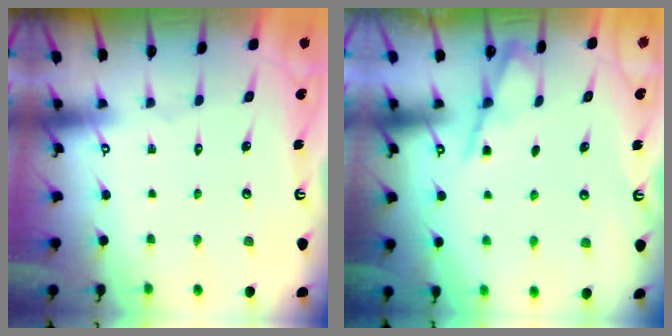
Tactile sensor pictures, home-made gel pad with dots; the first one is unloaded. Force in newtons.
{"total": 4.1, "press": 4.0, "slide": 0.6}